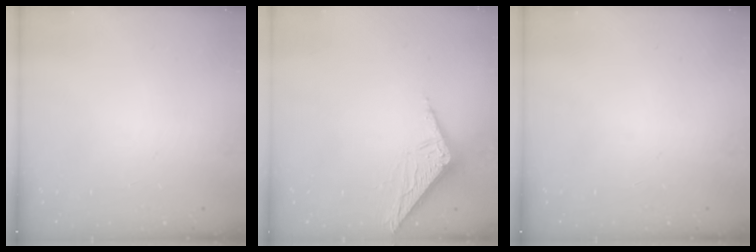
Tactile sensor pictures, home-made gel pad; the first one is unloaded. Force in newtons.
{"total": 8.3, "press": 8.3, "slide": 0.5}
{"total": 0.0}